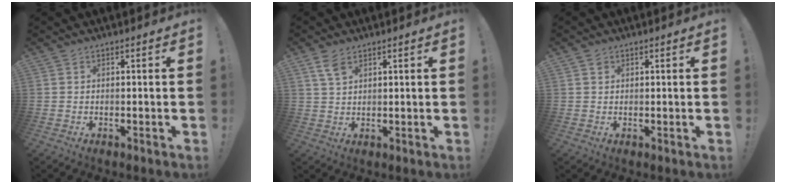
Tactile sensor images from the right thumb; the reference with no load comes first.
{"total": 4.4, "force": [2.7, 2.2, 2.8], "torque": [-0.043, -0.013, 0.049]}
{"total": 0.9, "force": [0.5, 0.7, -0.1], "torque": [0.009, -0.003, 0.008]}